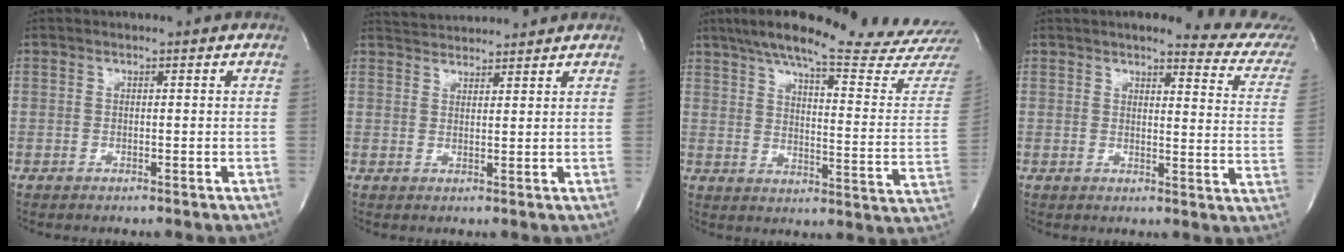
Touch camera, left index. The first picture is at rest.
{"total": 5.2, "force": [5.1, 0.3, 0.6], "torque": [-0.018, 0.029, 0.083]}
{"total": 26.6, "force": [23.6, -0.3, 12.1], "torque": [-0.190, -0.083, 0.300]}
{"total": 12.0, "force": [10.8, 1.3, 5.2], "torque": [-0.049, -0.042, 0.100]}